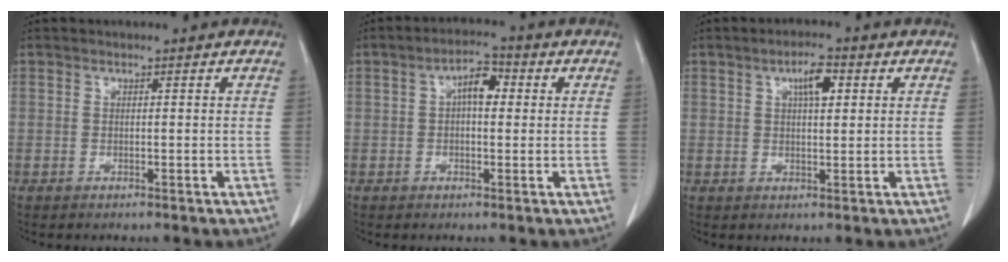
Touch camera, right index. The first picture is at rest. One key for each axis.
{"total": 4.7, "fx": 0.8, "fy": 2.1, "fz": 4.1, "tx": -0.069, "ty": 0.018, "tz": 0.010}
{"total": 4.3, "fx": 1.6, "fy": 1.2, "fz": 3.8, "tx": -0.066, "ty": 0.006, "tz": 0.027}